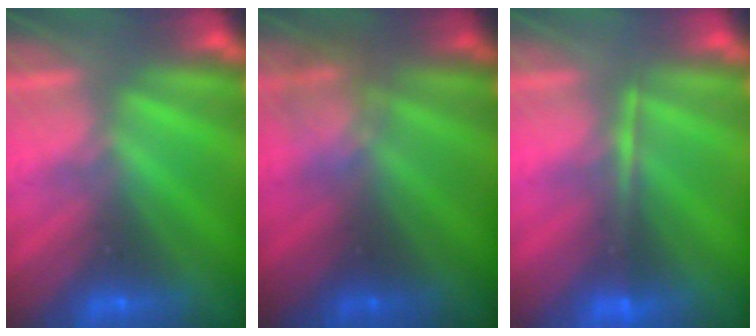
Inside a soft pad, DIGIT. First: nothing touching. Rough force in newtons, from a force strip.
{"total": 2.3}
{"total": 1.6}